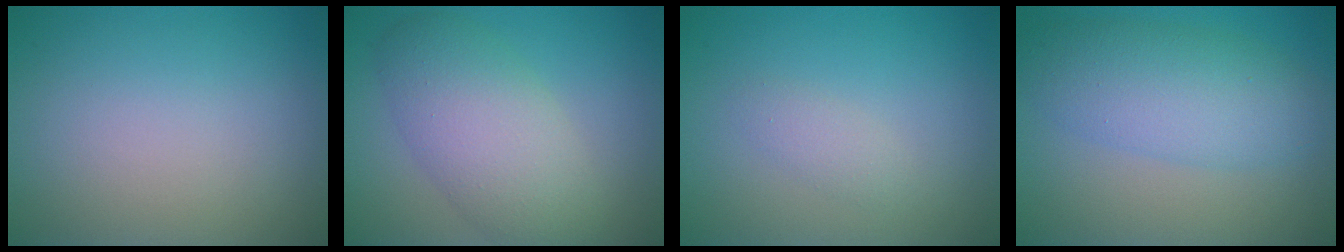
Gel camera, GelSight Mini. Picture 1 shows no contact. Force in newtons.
{"total": 6.5, "press": 6.5, "slide": 0.3}
{"total": 1.2, "press": 1.2, "slide": 0.1}
{"total": 5.7, "press": 5.7, "slide": 0.3}